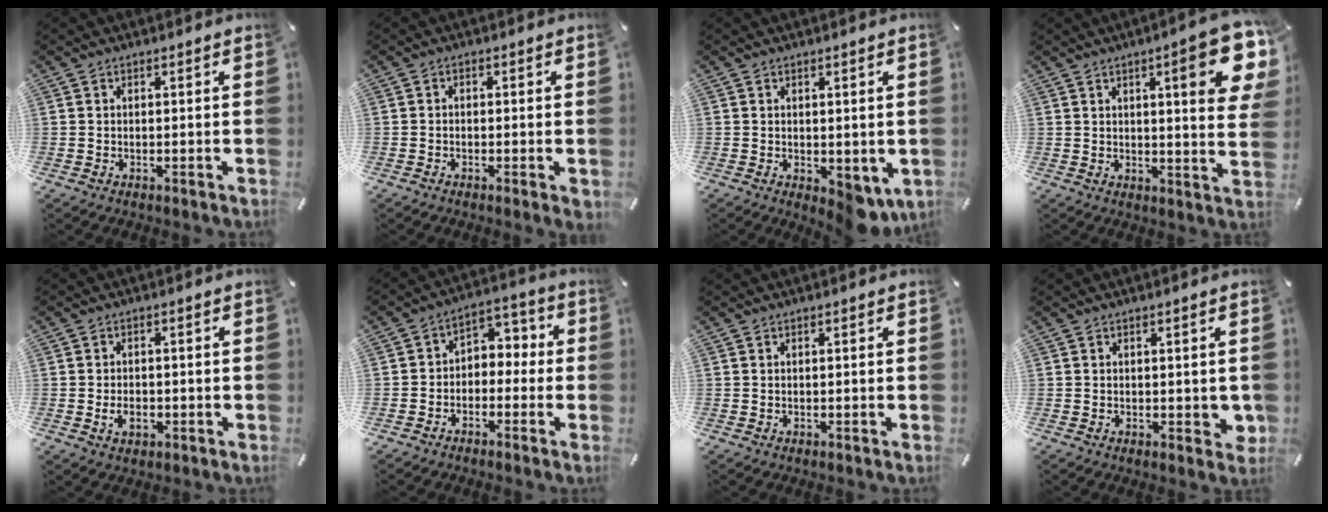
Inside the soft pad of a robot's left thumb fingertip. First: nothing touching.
{"total": 1.5, "force": [-0.9, 0.5, 1.1], "torque": [-0.018, 0.003, -0.016]}
{"total": 3.0, "force": [-0.6, 1.6, 2.5], "torque": [-0.031, 0.004, -0.007]}
{"total": 15.5, "force": [6.5, 3.4, 13.6], "torque": [-0.177, -0.037, 0.091]}
{"total": 3.5, "force": [-1.1, 2.3, 2.4], "torque": [-0.049, 0.002, -0.020]}
{"total": 5.1, "force": [-2.8, 4.1, 1.5], "torque": [-0.016, 0.023, -0.058]}
{"total": 0.0}
{"total": 2.4, "force": [0.2, 1.4, 1.9], "torque": [-0.009, -0.005, -0.001]}